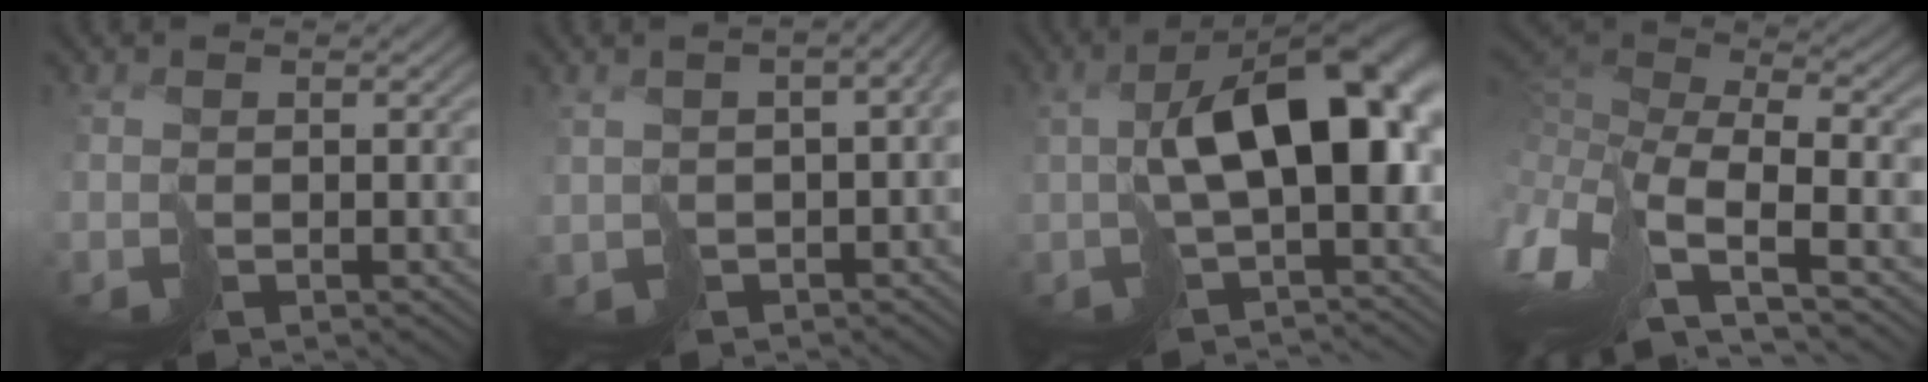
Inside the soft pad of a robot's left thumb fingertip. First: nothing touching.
{"total": 6.4, "force": [-1.2, 3.4, 5.3], "torque": [-0.102, -0.025, 0.004]}
{"total": 13.2, "force": [-0.2, 6.3, 11.6], "torque": [-0.187, -0.002, 0.019]}
{"total": 12.6, "force": [-4.2, 4.8, 10.9], "torque": [-0.307, -0.020, -0.042]}